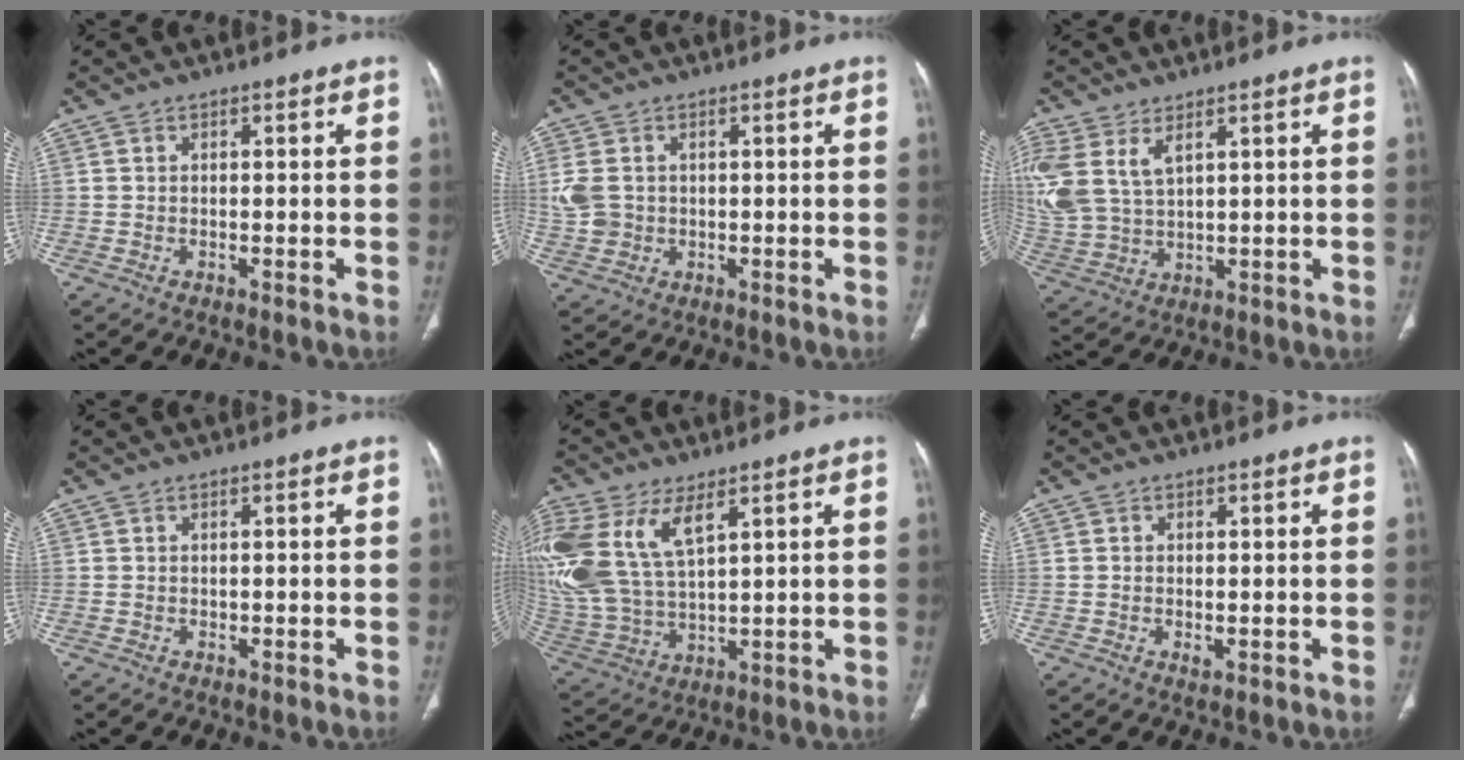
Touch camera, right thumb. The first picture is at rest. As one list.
[{"total": 5.6, "force": [0.5, 4.4, 3.4], "torque": [-0.080, 0.001, 0.015]}, {"total": 12.5, "force": [5.1, 7.3, 8.9], "torque": [-0.222, -0.010, 0.118]}, {"total": 0.0}, {"total": 19.1, "force": [8.2, 9.8, 14.2], "torque": [-0.338, -0.012, 0.171]}, {"total": 1.1, "force": [-0.1, 0.7, 0.9], "torque": [-0.018, -0.004, 0.000]}]